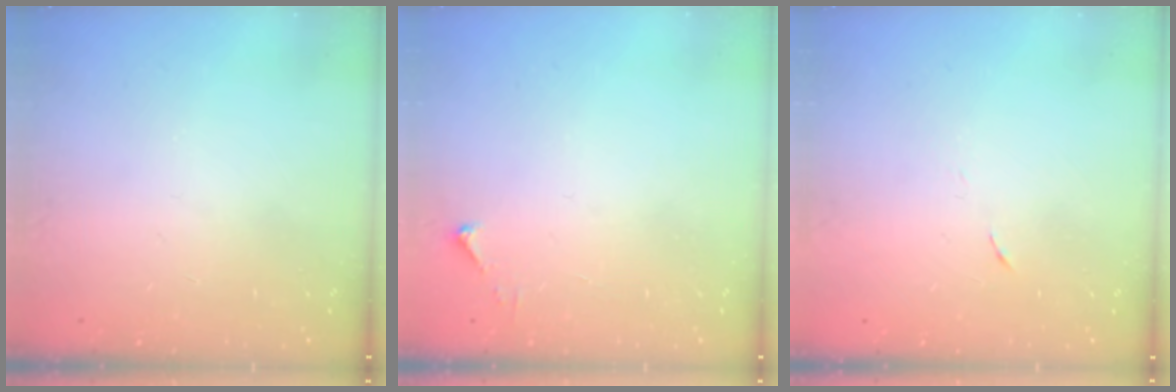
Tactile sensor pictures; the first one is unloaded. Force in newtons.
{"total": 2.5, "press": 2.5, "slide": 0.3}
{"total": 4.0, "press": 3.6, "slide": 1.7}